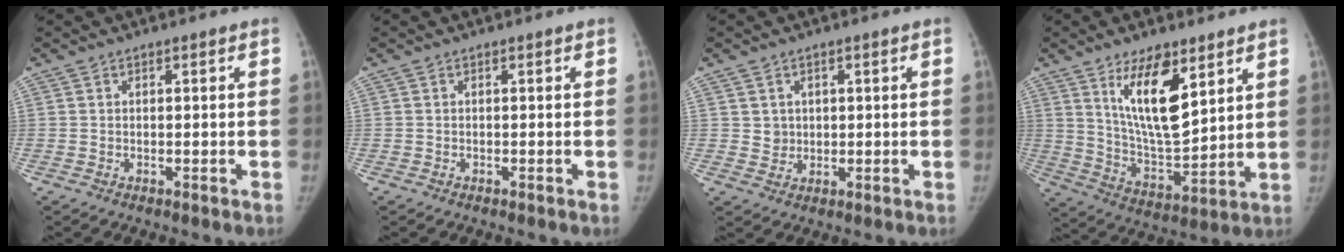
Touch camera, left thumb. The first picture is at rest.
{"total": 0.0}
{"total": 2.9, "force": [1.0, 2.6, 0.8], "torque": [0.000, -0.007, 0.022]}
{"total": 14.6, "force": [7.4, 5.5, 11.3], "torque": [-0.170, -0.053, 0.143]}